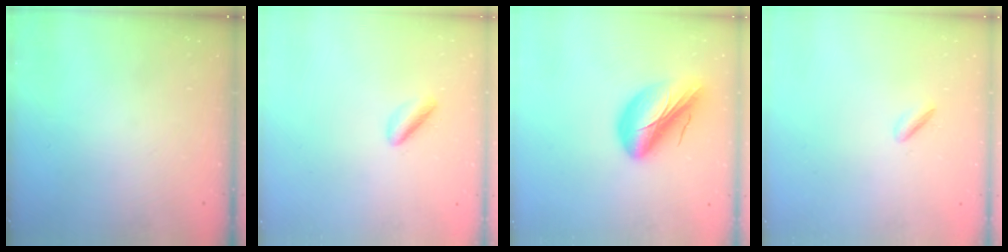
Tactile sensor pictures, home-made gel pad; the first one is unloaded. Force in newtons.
{"total": 2.5, "press": 2.5, "slide": 0.5}
{"total": 14.9, "press": 14.4, "slide": 4.0}
{"total": 2.0, "press": 1.9, "slide": 0.7}